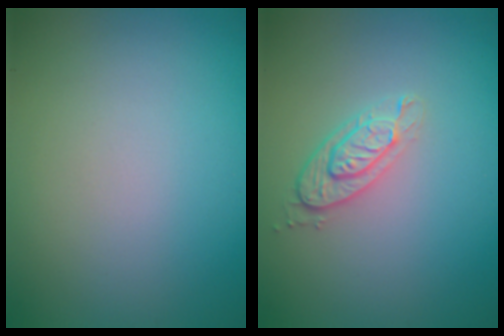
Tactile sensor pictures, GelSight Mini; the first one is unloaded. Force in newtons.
{"total": 2.4, "press": 1.9, "slide": 1.4}